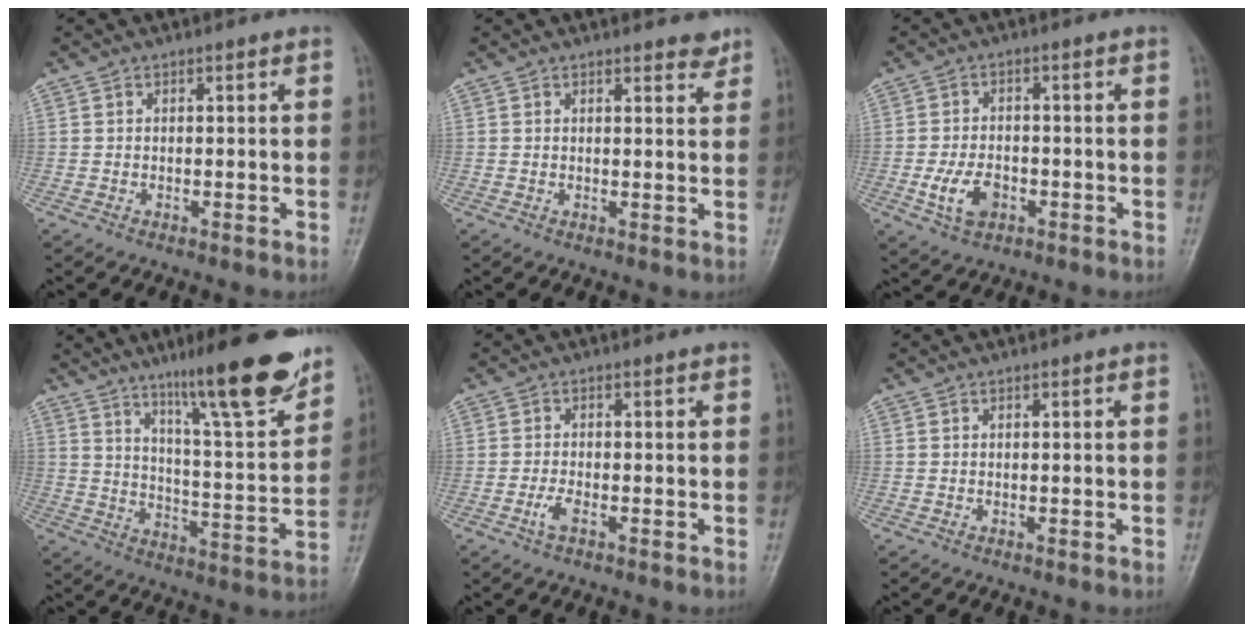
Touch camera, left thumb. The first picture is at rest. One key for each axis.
{"total": 2.4, "fx": 2.1, "fy": 0.8, "fz": 0.9, "tx": 0.000, "ty": -0.014, "tz": 0.023}
{"total": 6.1, "fx": -2.0, "fy": 3.9, "fz": 4.2, "tx": -0.078, "ty": 0.006, "tz": -0.035}
{"total": 18.5, "fx": 12.9, "fy": 2.6, "fz": 13.0, "tx": -0.168, "ty": -0.076, "tz": 0.200}
{"total": 2.2, "fx": -1.0, "fy": 0.7, "fz": 1.8, "tx": -0.043, "ty": 0.005, "tz": -0.022}
{"total": 0.0}